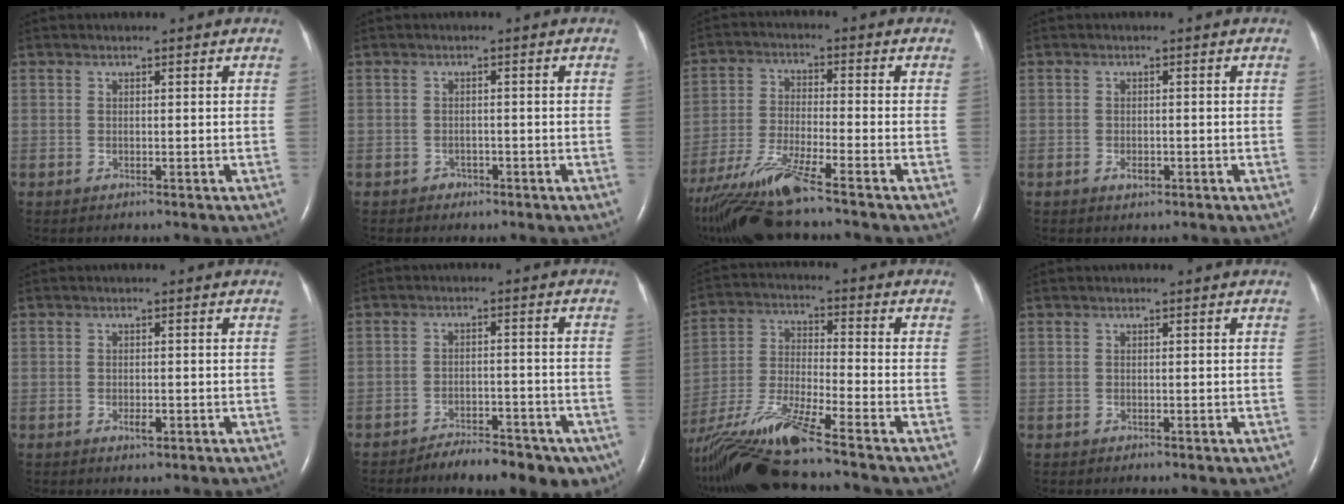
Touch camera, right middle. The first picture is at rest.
{"total": 1.1, "force": [-0.7, 0.8, 0.0], "torque": [0.001, 0.003, -0.012]}
{"total": 12.9, "force": [-10.3, -0.1, 7.8], "torque": [-0.162, -0.024, -0.193]}
{"total": 1.2, "force": [-0.6, 0.7, 0.9], "torque": [-0.015, 0.000, -0.006]}
{"total": 1.2, "force": [-0.5, 0.4, 1.0], "torque": [-0.018, -0.001, -0.006]}
{"total": 10.2, "force": [-7.8, 3.8, 5.4], "torque": [-0.055, 0.012, -0.111]}
{"total": 16.1, "force": [-12.5, -0.2, 10.2], "torque": [-0.226, -0.028, -0.239]}
{"total": 0.0}